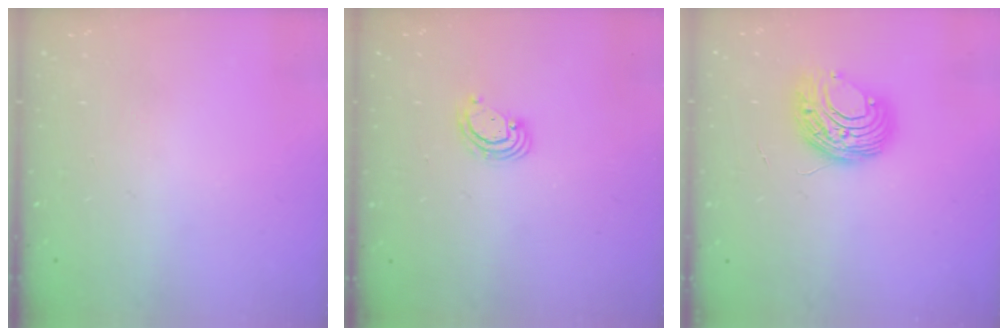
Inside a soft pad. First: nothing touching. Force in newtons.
{"total": 3.0, "press": 2.9, "slide": 0.3}
{"total": 9.0, "press": 8.9, "slide": 0.5}